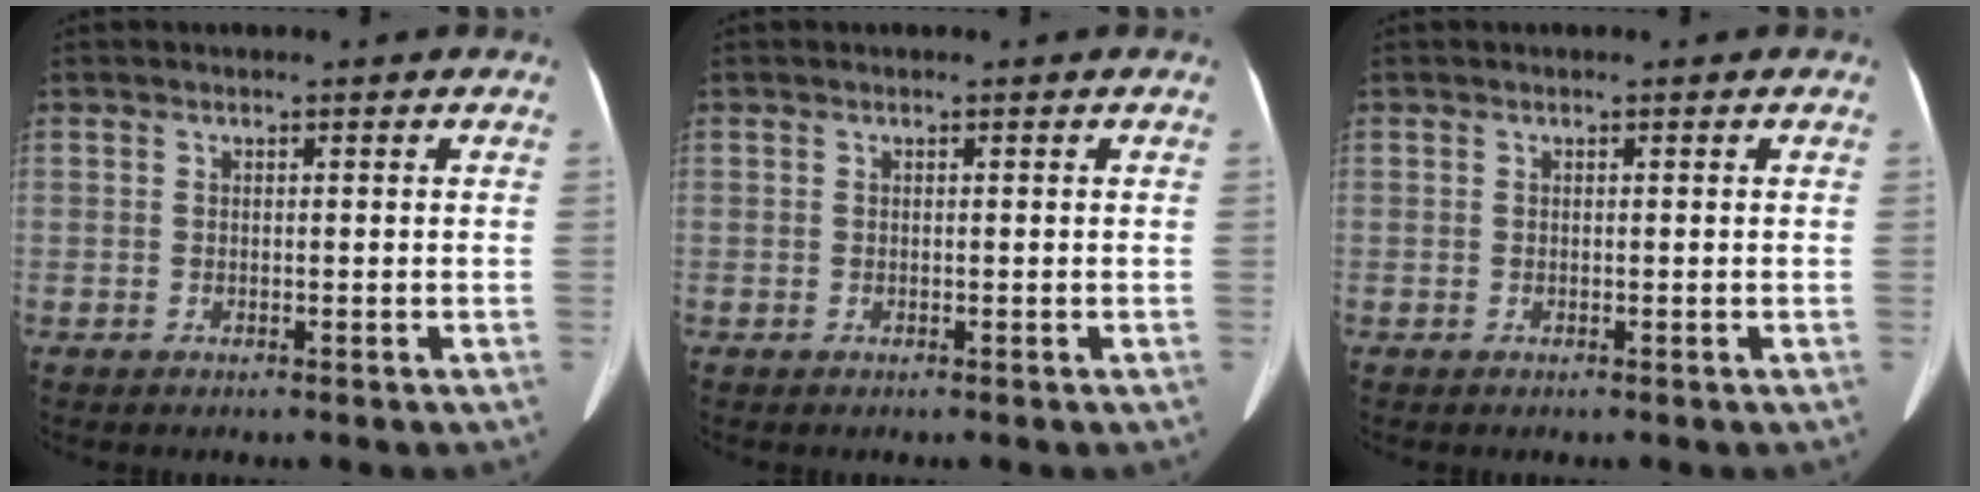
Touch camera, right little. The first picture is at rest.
{"total": 0.0}
{"total": 0.0}